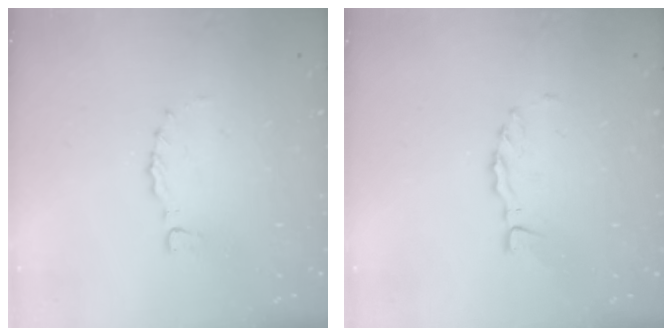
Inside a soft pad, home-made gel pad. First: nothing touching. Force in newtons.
{"total": 2.2, "press": 2.2, "slide": 0.3}